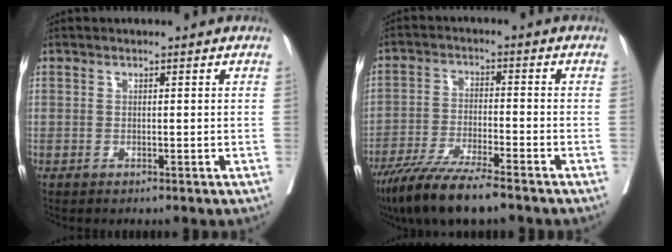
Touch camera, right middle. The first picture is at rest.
{"total": 10.7, "force": [-8.3, 0.9, 6.6], "torque": [-0.113, -0.029, -0.146]}